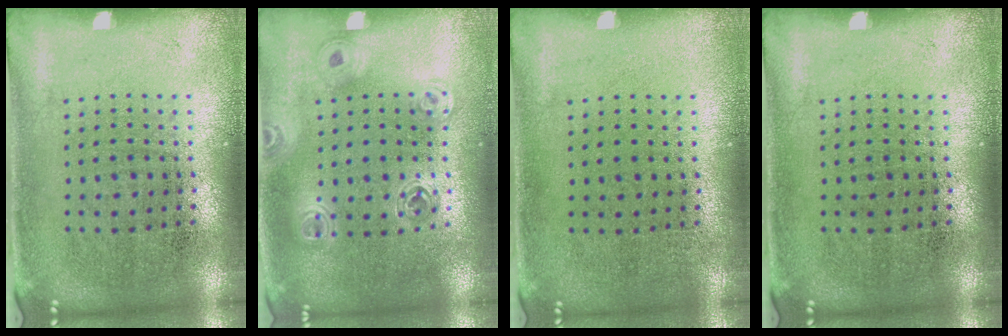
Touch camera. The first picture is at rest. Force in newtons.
{"total": 1.4, "press": 1.3, "slide": 0.6}
{"total": 0.0}
{"total": 0.0}